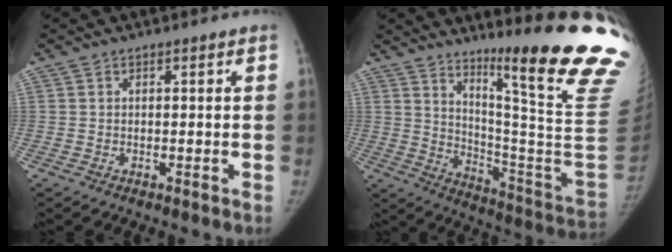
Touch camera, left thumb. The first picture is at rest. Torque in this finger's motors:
{"motor_torque": [2.14, -1.30, 1.24, -1.45, 0.09]}